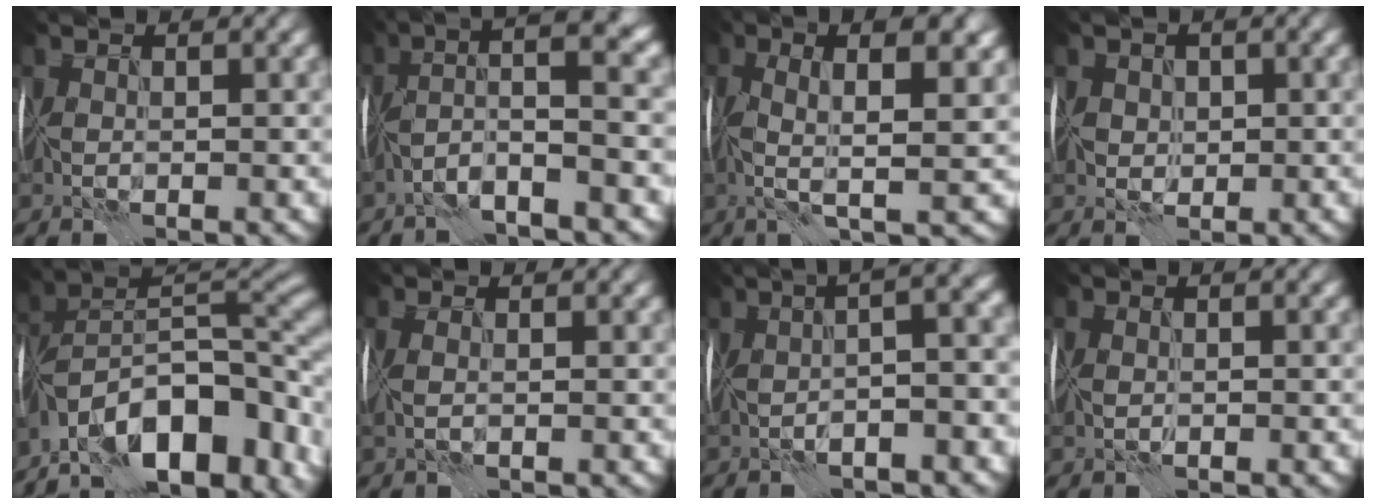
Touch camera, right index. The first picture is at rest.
{"total": 6.2, "force": [-1.8, 1.3, 5.8], "torque": [-0.097, 0.031, -0.048]}
{"total": 7.9, "force": [1.4, 2.1, 7.5], "torque": [-0.124, 0.011, 0.019]}
{"total": 2.4, "force": [0.6, 2.1, 1.1], "torque": [-0.013, 0.006, 0.006]}
{"total": 17.9, "force": [-8.8, 9.1, 12.7], "torque": [-0.213, 0.013, -0.149]}
{"total": 1.8, "force": [0.4, 1.0, 1.4], "torque": [-0.024, 0.014, 0.006]}
{"total": 6.9, "force": [-0.3, 2.1, 6.5], "torque": [-0.064, 0.020, -0.006]}
{"total": 1.4, "force": [-0.1, 1.0, 0.9], "torque": [-0.009, 0.003, 0.005]}